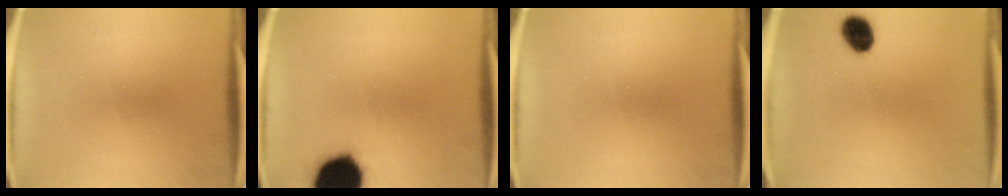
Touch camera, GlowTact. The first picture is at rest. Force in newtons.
{"total": 19.7}
{"total": 0.0}
{"total": 6.5}